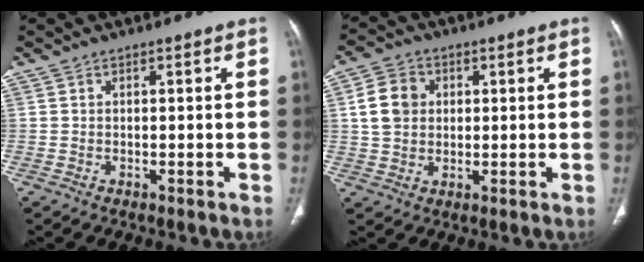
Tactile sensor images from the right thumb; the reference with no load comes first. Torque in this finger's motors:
{"motor_torque": [-0.15, 0.26, 0.75, -0.39, -0.01]}